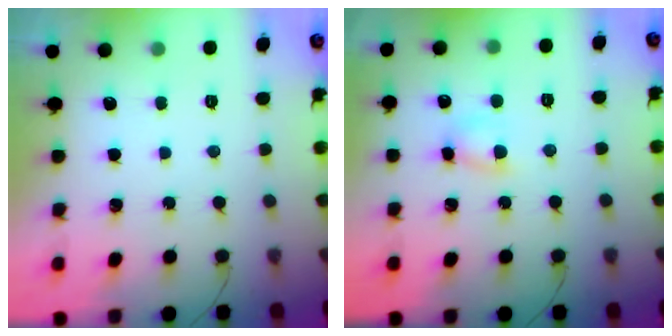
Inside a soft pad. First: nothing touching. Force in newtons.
{"total": 4.7, "press": 4.6, "slide": 0.9}